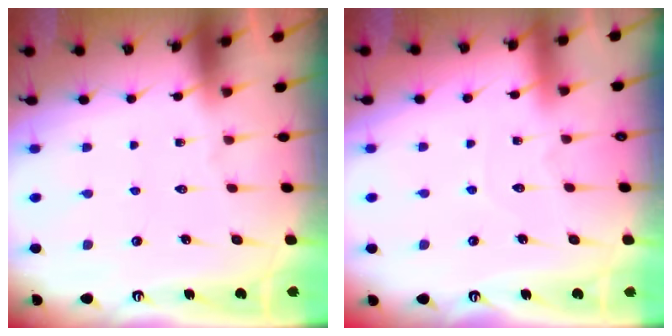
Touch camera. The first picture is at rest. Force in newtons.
{"total": 3.1, "press": 3.1, "slide": 0.3}